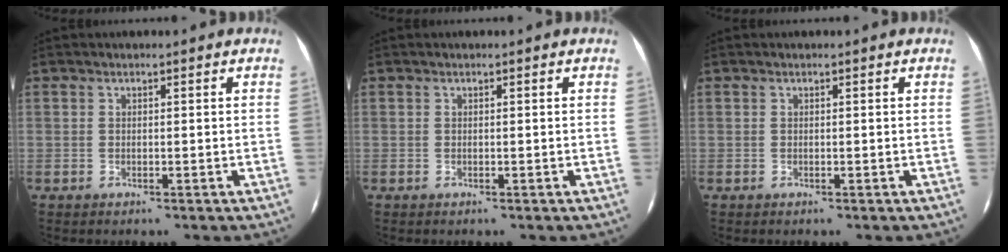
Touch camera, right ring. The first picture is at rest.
{"total": 0.0}
{"total": 0.0}